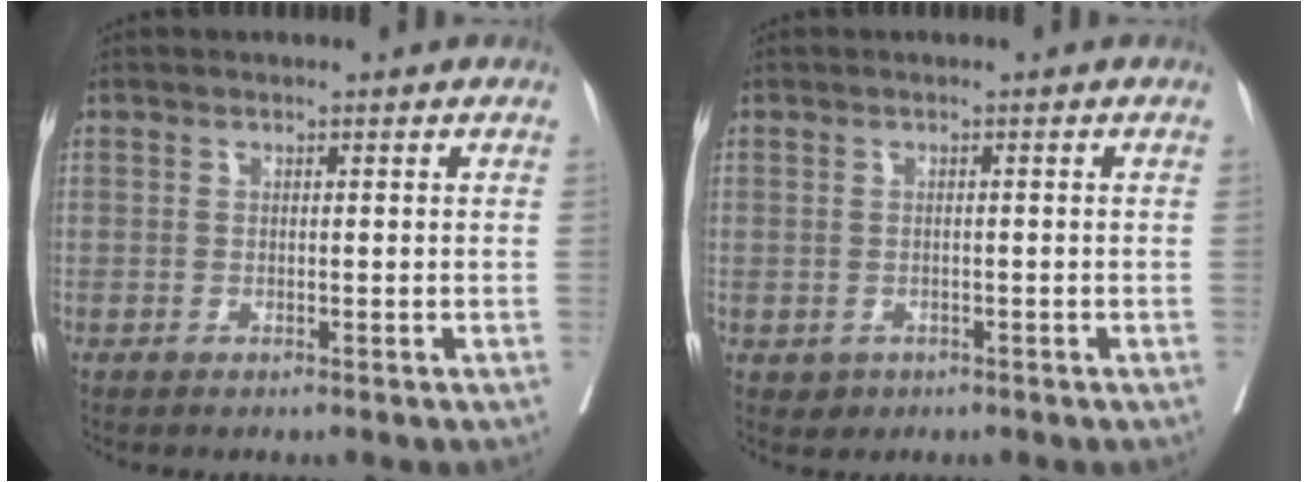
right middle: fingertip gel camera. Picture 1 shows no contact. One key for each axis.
{"total": 1.6, "fx": -0.8, "fy": 1.3, "fz": 0.3, "tx": -0.003, "ty": 0.002, "tz": -0.005}